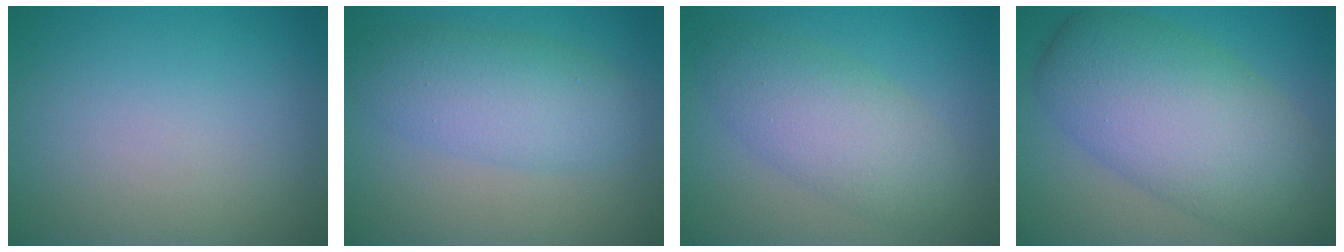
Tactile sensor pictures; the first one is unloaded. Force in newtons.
{"total": 5.1, "press": 5.1, "slide": 0.1}
{"total": 5.3, "press": 5.3, "slide": 0.1}
{"total": 10.1, "press": 10.1, "slide": 0.3}